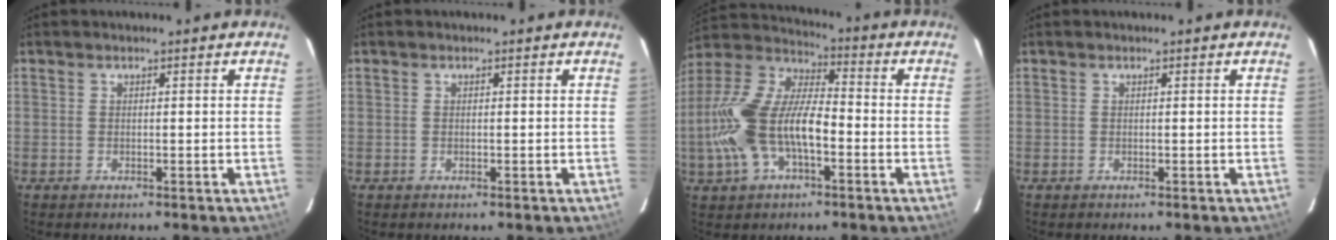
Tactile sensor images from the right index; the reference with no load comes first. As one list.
[{"total": 0.0}, {"total": 18.3, "force": [-4.6, 8.4, 15.5], "torque": [-0.331, 0.003, -0.089]}, {"total": 0.0}]